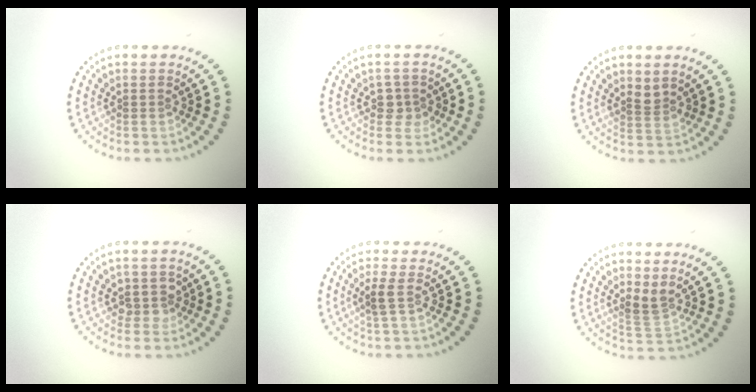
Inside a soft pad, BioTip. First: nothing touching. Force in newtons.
{"total": 1.6, "press": 1.4, "slide": 0.8}
{"total": 1.5, "press": 1.2, "slide": 1.0}
{"total": 1.7, "press": 1.4, "slide": 1.0}
{"total": 1.3, "press": 1.0, "slide": 0.8}
{"total": 1.7, "press": 1.3, "slide": 1.2}